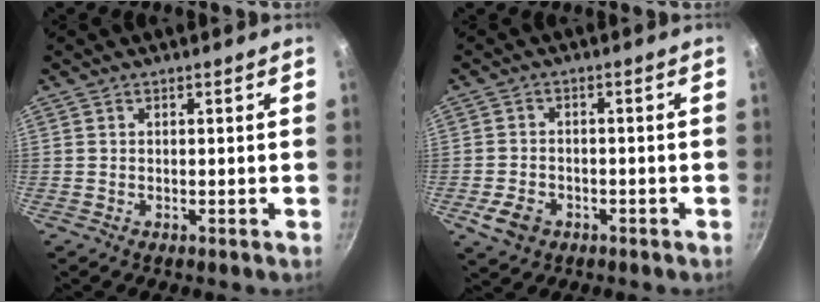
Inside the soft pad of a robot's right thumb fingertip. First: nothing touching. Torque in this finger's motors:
{"motor_torque": [0.90, 0.68, -0.24, -0.15, -0.02]}